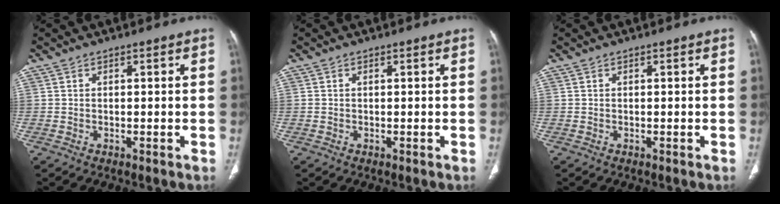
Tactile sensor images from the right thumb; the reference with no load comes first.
{"total": 0.5, "force": [0.1, 0.3, 0.4], "torque": [-0.012, 0.007, 0.005]}
{"total": 0.0}